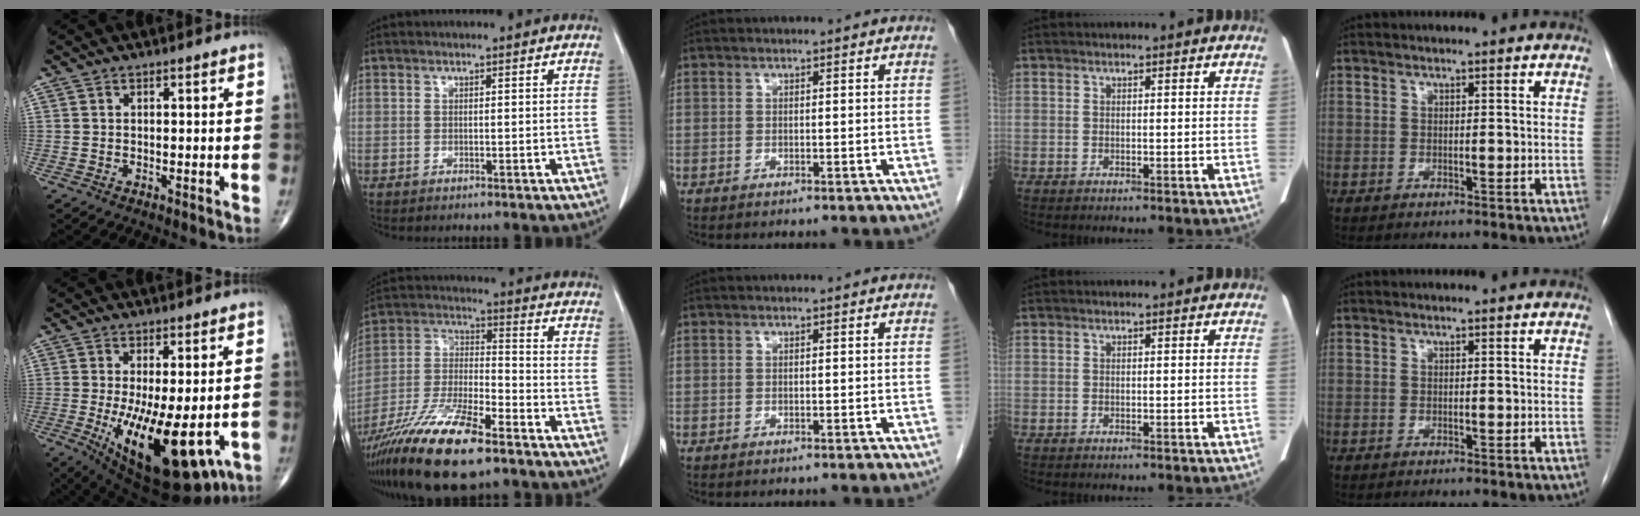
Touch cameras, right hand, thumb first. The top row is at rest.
{"thumb": {"total": 19.1, "force": [-5.2, 7.4, 16.8], "torque": [-0.259, -0.030, -0.057]}, "index": {"total": 17.9, "force": [-11.9, 3.6, 12.9], "torque": [-0.275, -0.025, -0.219]}}